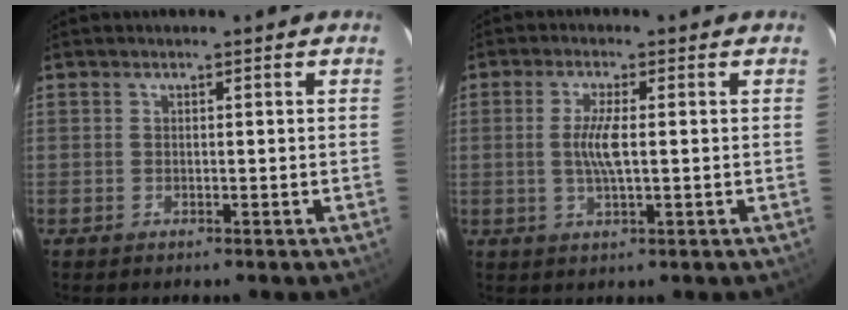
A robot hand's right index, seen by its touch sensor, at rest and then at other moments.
{"total": 4.8, "force": [0.0, 0.7, 4.7], "torque": [-0.090, -0.003, 0.000]}